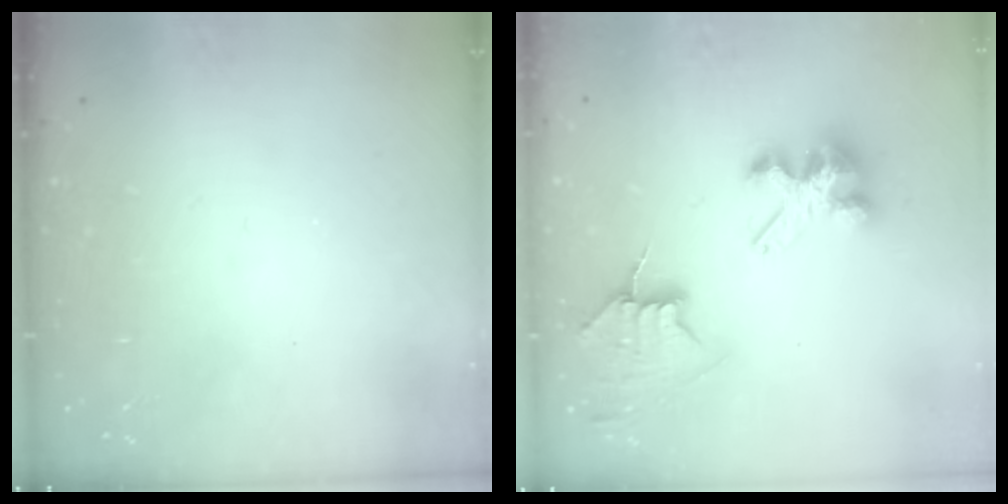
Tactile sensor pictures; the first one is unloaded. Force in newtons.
{"total": 7.3, "press": 7.3, "slide": 0.6}